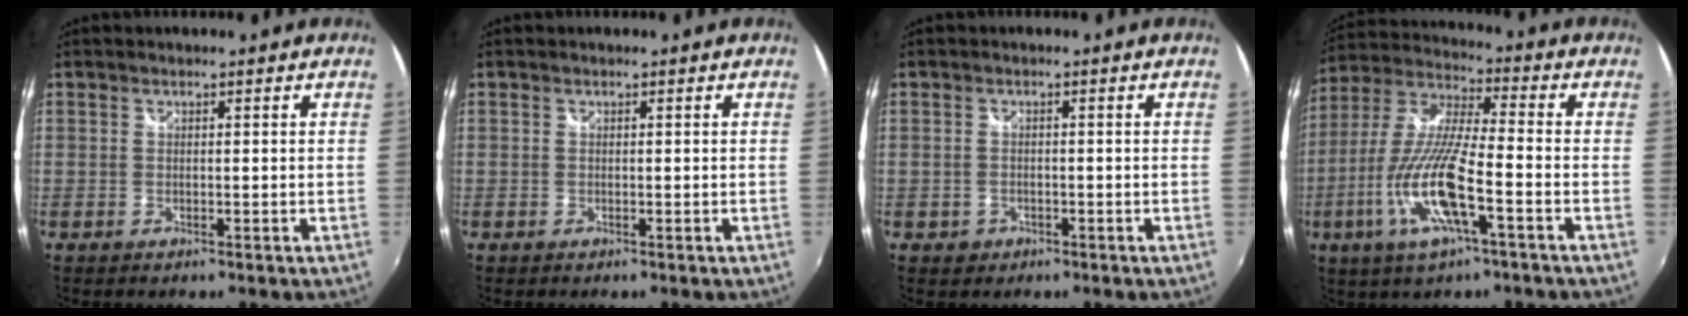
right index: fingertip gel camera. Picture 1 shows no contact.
{"total": 0.0}
{"total": 1.9, "force": [-0.8, 1.6, 0.4], "torque": [-0.011, 0.000, -0.009]}
{"total": 15.3, "force": [-6.0, 2.2, 13.9], "torque": [-0.292, -0.016, -0.119]}